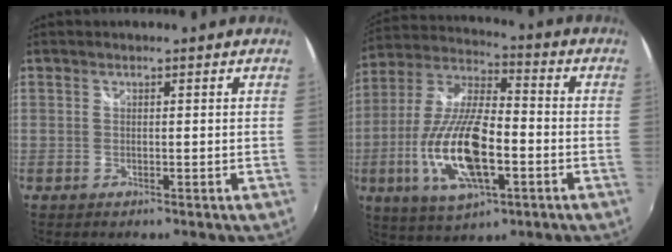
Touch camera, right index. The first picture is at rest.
{"total": 18.7, "force": [-5.2, 7.0, 16.5], "torque": [-0.343, -0.015, -0.095]}